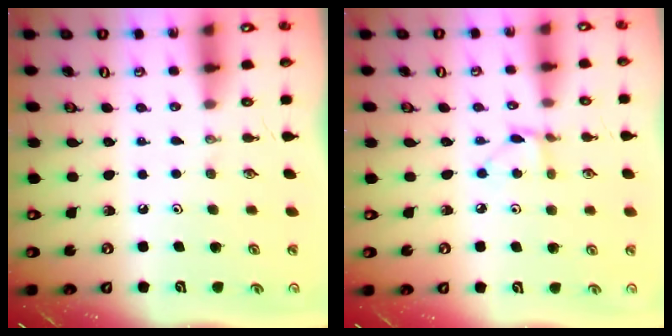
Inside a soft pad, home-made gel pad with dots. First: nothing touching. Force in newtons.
{"total": 2.6, "press": 2.6, "slide": 0.3}